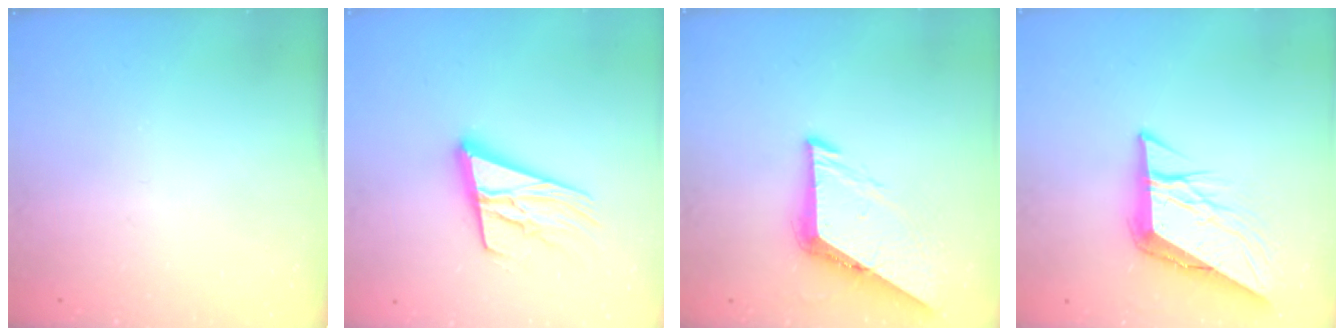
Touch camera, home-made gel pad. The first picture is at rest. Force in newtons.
{"total": 18.2, "press": 17.7, "slide": 4.2}
{"total": 7.0, "press": 7.0, "slide": 0.5}
{"total": 8.9, "press": 8.9, "slide": 0.9}